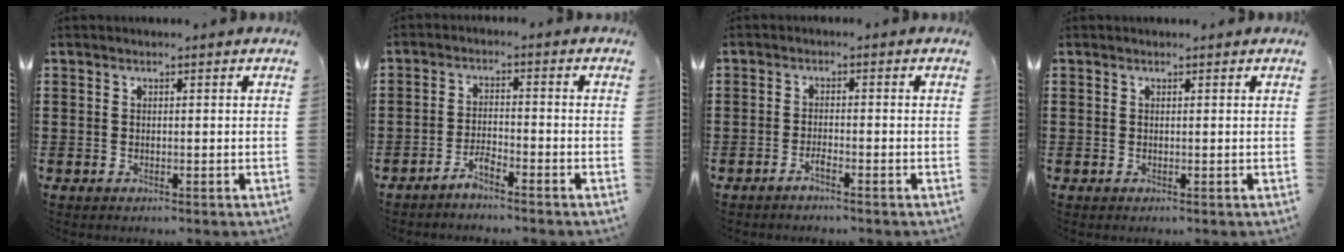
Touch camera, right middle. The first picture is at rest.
{"total": 2.7, "force": [-2.5, 0.1, 0.9], "torque": [-0.027, 0.003, -0.052]}
{"total": 1.5, "force": [-1.2, 0.0, 0.9], "torque": [-0.018, -0.003, -0.022]}
{"total": 0.0}